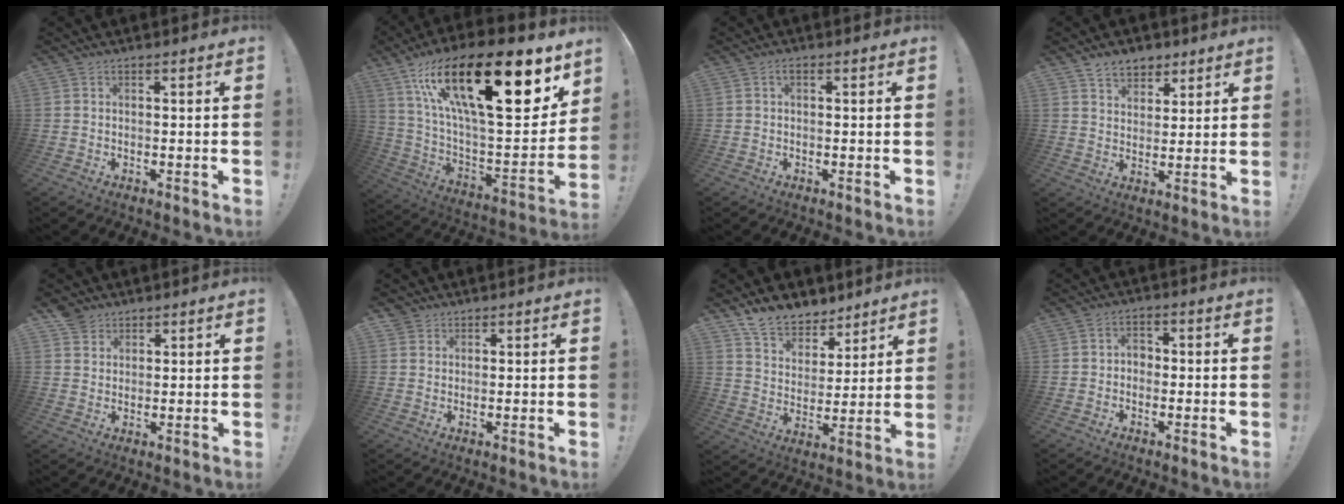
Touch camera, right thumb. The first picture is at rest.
{"total": 30.3, "force": [13.0, 10.2, 25.4], "torque": [-0.454, -0.075, 0.215]}
{"total": 1.0, "force": [0.0, 0.5, 0.9], "torque": [-0.022, 0.005, 0.000]}
{"total": 7.1, "force": [5.1, 4.8, 1.6], "torque": [-0.015, -0.034, 0.096]}
{"total": 4.0, "force": [3.1, 2.4, 0.5], "torque": [-0.005, -0.016, 0.059]}
{"total": 2.3, "force": [1.9, 1.4, 0.0], "torque": [0.001, -0.009, 0.035]}
{"total": 11.5, "force": [9.9, 5.4, 2.2], "torque": [-0.045, -0.081, 0.190]}
{"total": 2.9, "force": [-0.9, 2.1, 1.8], "torque": [-0.037, 0.008, -0.018]}